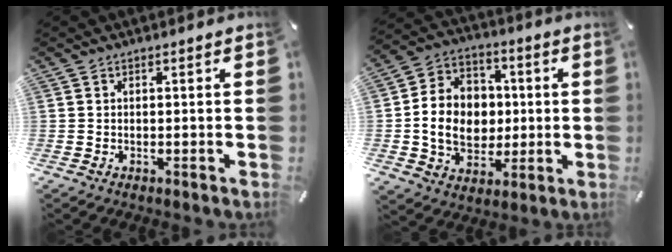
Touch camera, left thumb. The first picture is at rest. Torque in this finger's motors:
{"motor_torque": [0.83, 0.93, 0.65, -0.22, 0.40]}